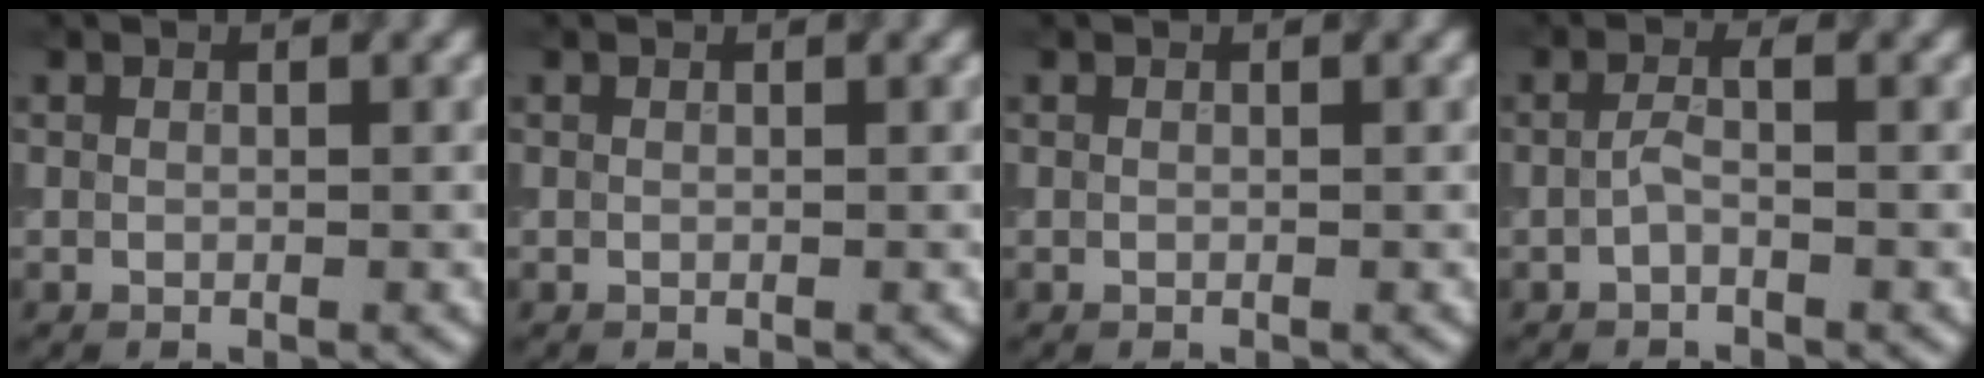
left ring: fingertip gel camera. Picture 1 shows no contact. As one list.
[{"total": 0.0}, {"total": 0.0}, {"total": 1.2, "force": [-0.5, 0.3, 1.1], "torque": [-0.025, 0.002, -0.012]}]